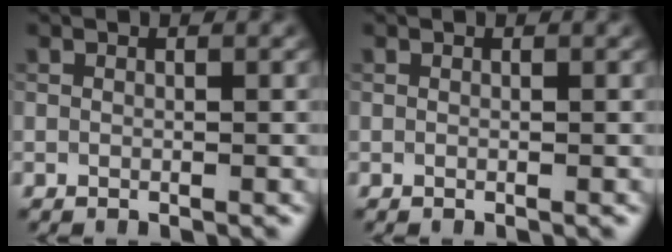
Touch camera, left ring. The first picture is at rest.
{"total": 0.0}